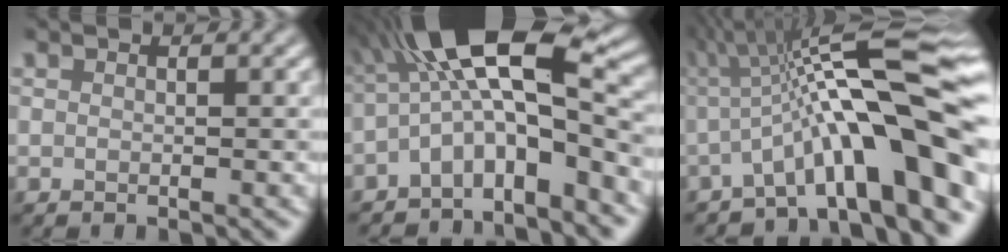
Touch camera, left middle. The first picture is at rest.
{"total": 10.6, "force": [-1.9, 3.5, 9.9], "torque": [-0.154, 0.032, -0.047]}
{"total": 14.0, "force": [-2.6, 2.4, 13.5], "torque": [-0.202, 0.033, -0.038]}